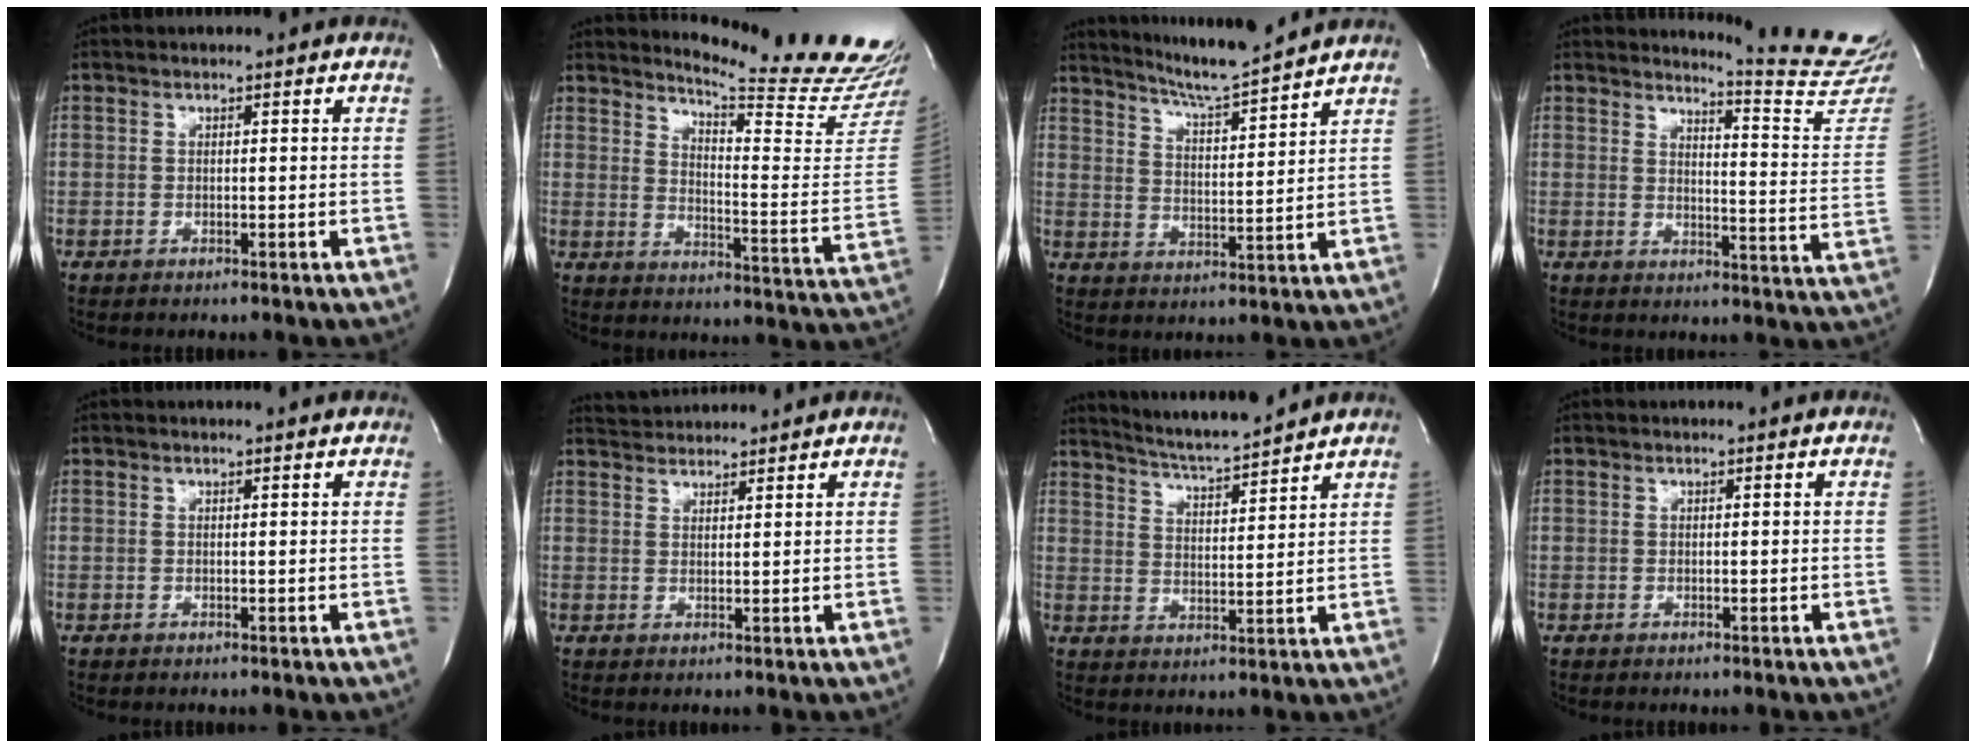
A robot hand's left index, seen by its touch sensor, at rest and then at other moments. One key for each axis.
{"total": 19.3, "fx": 18.3, "fy": -0.9, "fz": 6.0, "tx": -0.098, "ty": -0.142, "tz": 0.221}
{"total": 10.8, "fx": 10.1, "fy": -0.9, "fz": 3.8, "tx": -0.070, "ty": -0.006, "tz": 0.164}
{"total": 12.9, "fx": 12.6, "fy": -2.4, "fz": 1.3, "tx": -0.020, "ty": -0.130, "tz": 0.141}
{"total": 0.9, "fx": 0.9, "fy": 0.0, "fz": 0.0, "tx": -0.009, "ty": -0.004, "tz": 0.007}
{"total": 4.9, "fx": 4.9, "fy": 0.4, "fz": 0.3, "tx": -0.014, "ty": 0.031, "tz": 0.080}
{"total": 9.5, "fx": 9.0, "fy": -0.5, "fz": 3.0, "tx": -0.061, "ty": 0.002, "tz": 0.152}
{"total": 0.0}